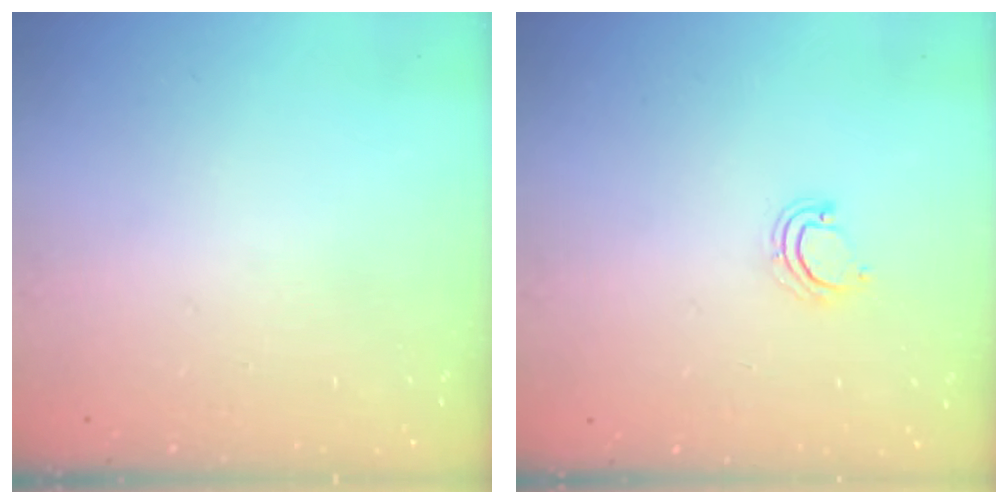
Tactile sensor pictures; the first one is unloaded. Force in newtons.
{"total": 2.2, "press": 2.2, "slide": 0.1}